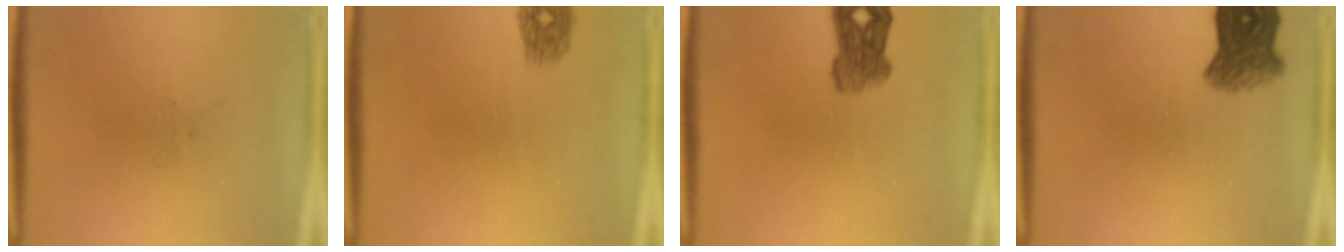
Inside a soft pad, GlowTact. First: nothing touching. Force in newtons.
{"total": 1.6}
{"total": 4.7}
{"total": 5.5}